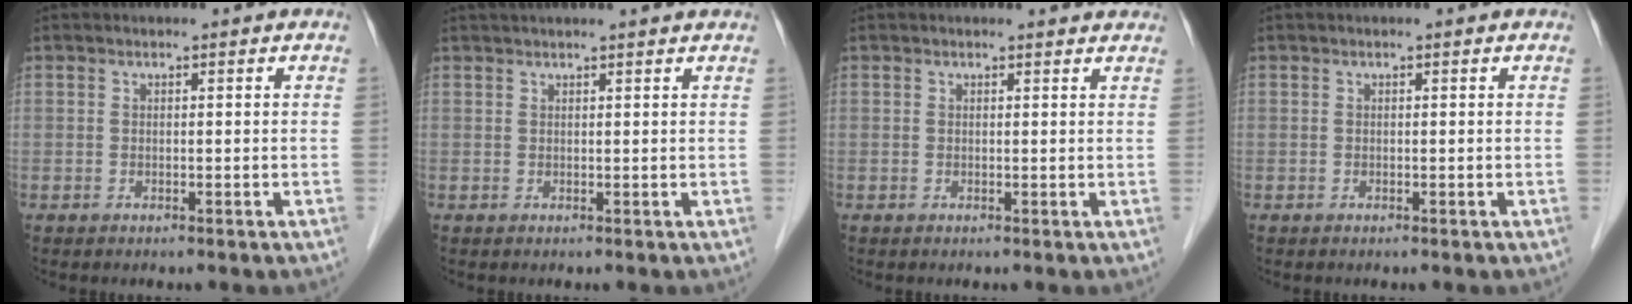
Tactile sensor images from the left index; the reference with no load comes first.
{"total": 7.9, "force": [7.2, -0.1, 3.2], "torque": [-0.044, 0.034, 0.086]}
{"total": 3.7, "force": [3.6, 0.6, 0.6], "torque": [-0.009, 0.009, 0.031]}
{"total": 0.6, "force": [0.5, 0.0, 0.1], "torque": [-0.001, 0.005, 0.007]}